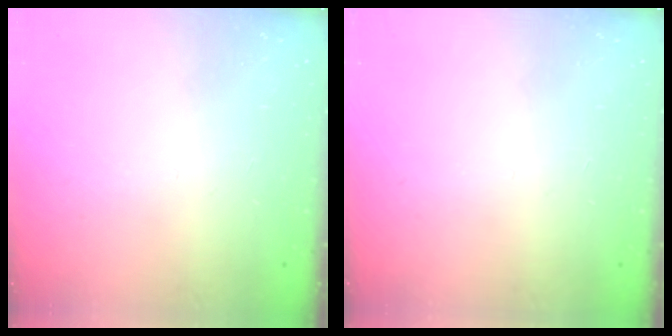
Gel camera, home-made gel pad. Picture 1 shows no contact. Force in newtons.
{"total": 0.0}